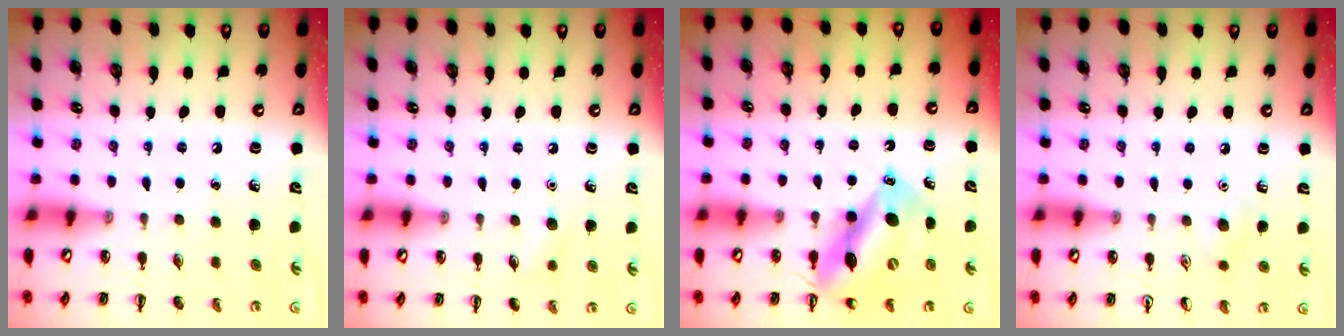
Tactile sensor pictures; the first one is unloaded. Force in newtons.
{"total": 5.1, "press": 4.9, "slide": 1.4}
{"total": 13.1, "press": 12.5, "slide": 4.0}
{"total": 6.2, "press": 6.0, "slide": 1.7}